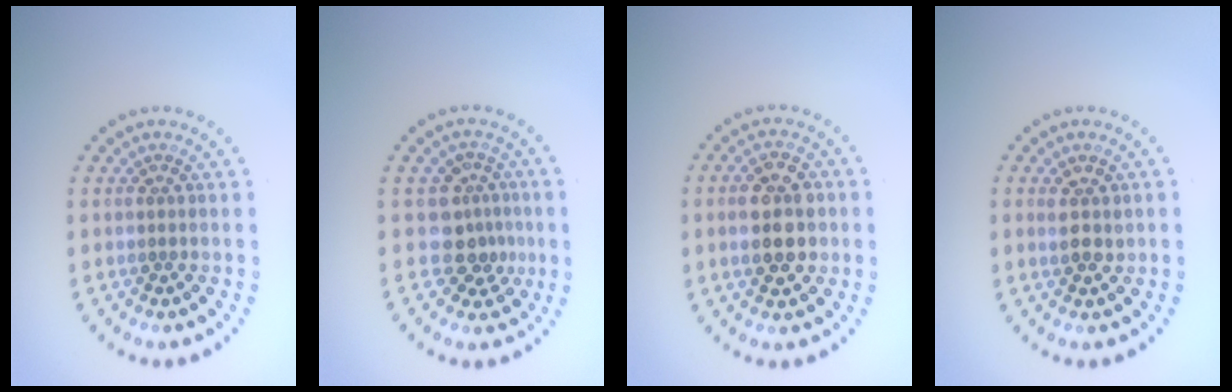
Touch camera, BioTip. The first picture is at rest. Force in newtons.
{"total": 3.1, "press": 2.7, "slide": 1.7}
{"total": 4.5, "press": 4.5, "slide": 0.0}
{"total": 1.8, "press": 1.7, "slide": 0.7}